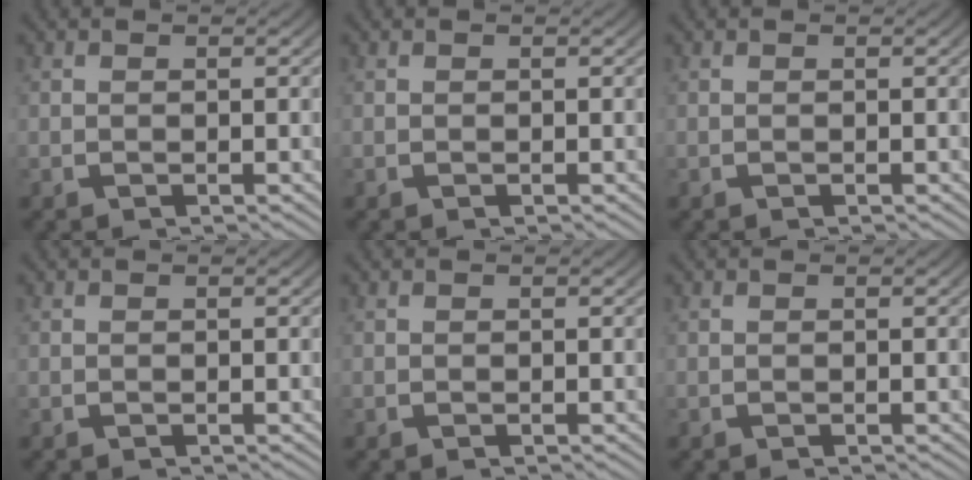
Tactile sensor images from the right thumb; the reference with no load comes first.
{"total": 0.0}
{"total": 0.0}
{"total": 0.0}
{"total": 0.0}
{"total": 0.0}